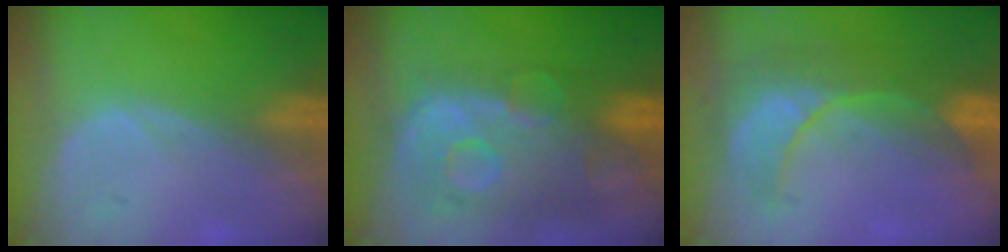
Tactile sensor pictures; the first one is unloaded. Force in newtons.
{"total": 12.5, "press": 10.3, "slide": 7.0}
{"total": 8.1, "press": 8.1, "slide": 0.9}